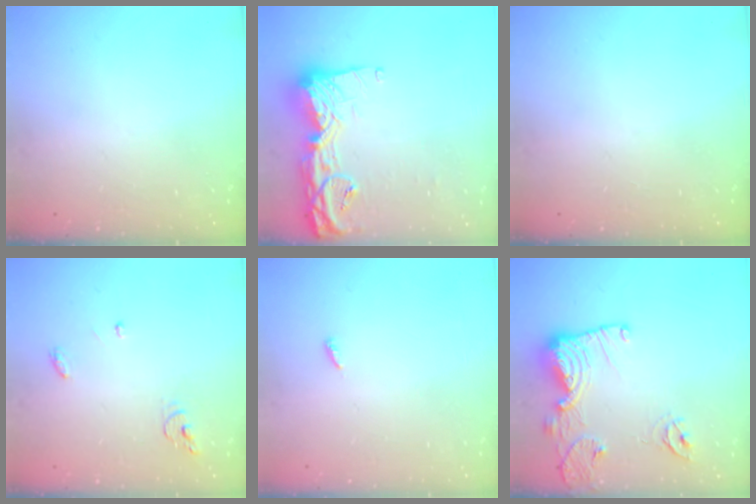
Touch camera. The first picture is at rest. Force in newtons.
{"total": 16.7, "press": 16.6, "slide": 1.5}
{"total": 0.0}
{"total": 4.5, "press": 4.5, "slide": 0.3}
{"total": 2.5, "press": 2.5, "slide": 0.2}
{"total": 14.3, "press": 14.2, "slide": 1.4}